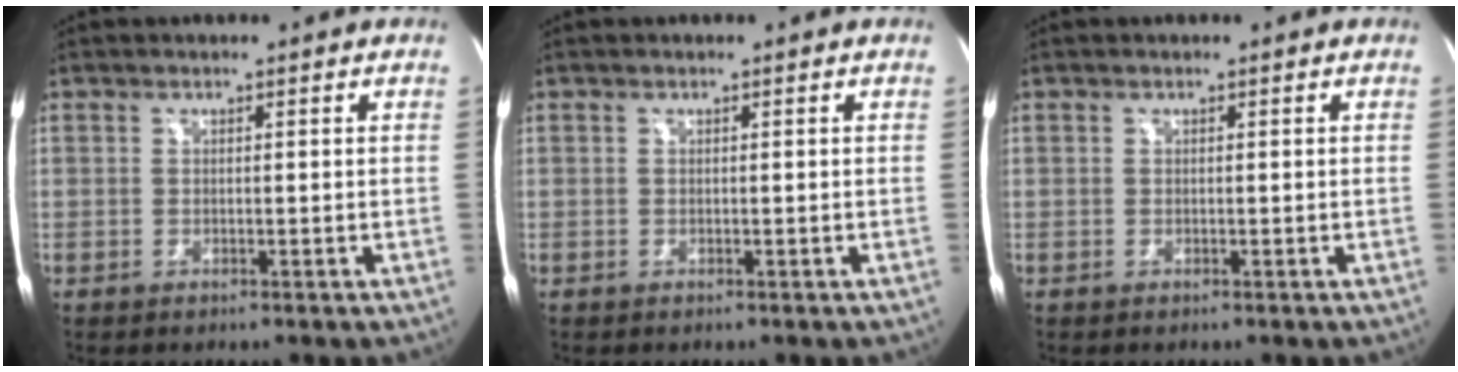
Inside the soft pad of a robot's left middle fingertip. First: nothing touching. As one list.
[{"total": 0.0}, {"total": 0.0}]